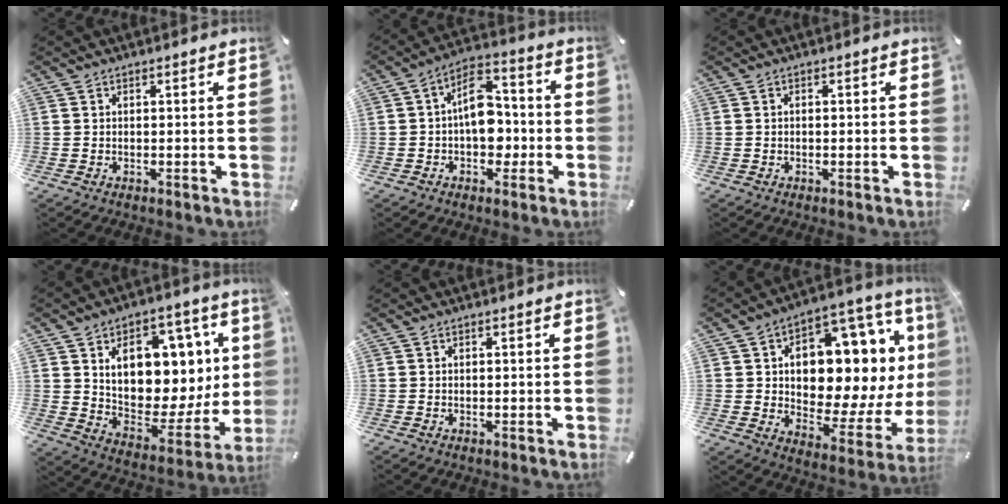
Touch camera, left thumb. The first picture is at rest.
{"total": 11.4, "force": [-0.9, 8.0, 8.0], "torque": [-0.116, 0.014, -0.014]}
{"total": 0.6, "force": [-0.3, 0.4, 0.3], "torque": [-0.007, 0.000, -0.006]}
{"total": 16.1, "force": [6.2, 10.4, 10.7], "torque": [-0.149, -0.053, 0.109]}
{"total": 0.0}
{"total": 18.3, "force": [4.5, 10.9, 14.0], "torque": [-0.193, -0.051, 0.071]}